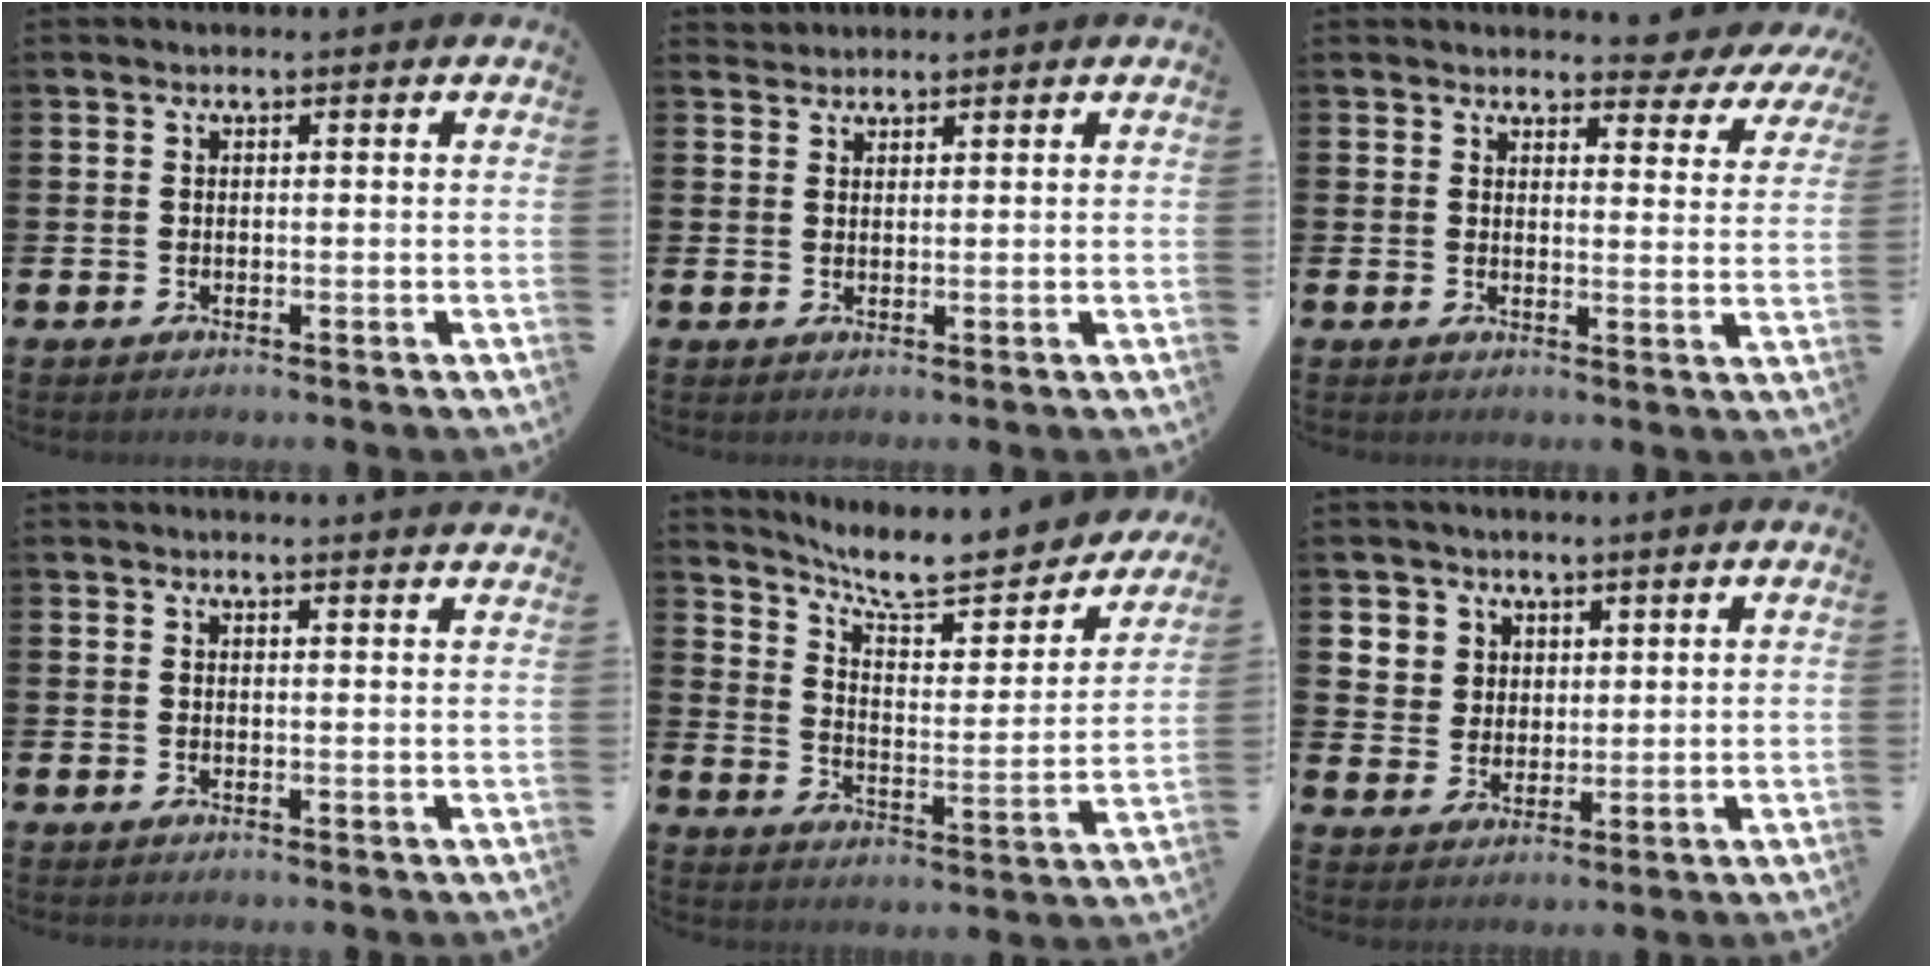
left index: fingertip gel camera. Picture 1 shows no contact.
{"total": 1.9, "force": [1.8, 0.5, -0.2], "torque": [0.007, -0.005, 0.033]}
{"total": 3.5, "force": [3.2, 1.2, 0.4], "torque": [-0.004, -0.028, 0.051]}
{"total": 1.2, "force": [1.2, -0.2, 0.0], "torque": [0.007, -0.009, 0.022]}
{"total": 9.0, "force": [8.1, 1.9, 3.4], "torque": [-0.088, -0.063, 0.138]}
{"total": 4.7, "force": [3.1, 3.5, 0.1], "torque": [-0.014, -0.002, 0.056]}